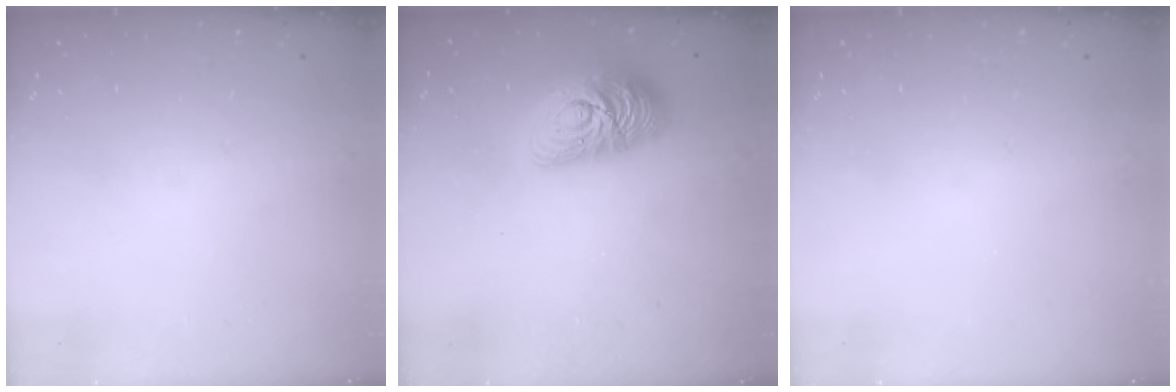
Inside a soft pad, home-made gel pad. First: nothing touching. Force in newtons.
{"total": 13.8, "press": 13.8, "slide": 1.3}
{"total": 0.0}